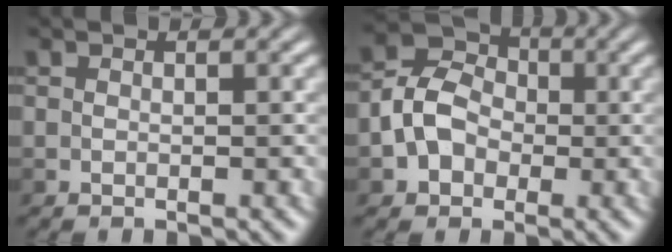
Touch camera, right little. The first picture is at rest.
{"total": 4.8, "force": [-1.8, 3.7, 2.5], "torque": [-0.046, 0.012, -0.044]}